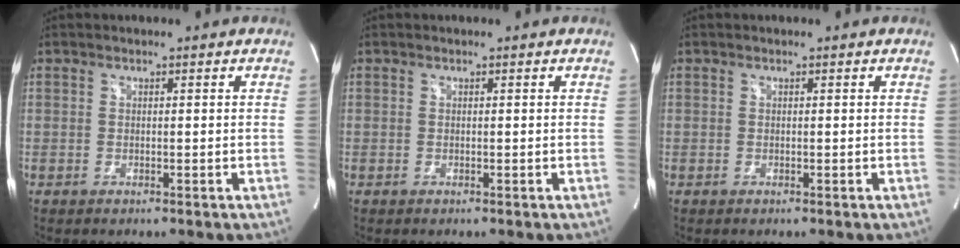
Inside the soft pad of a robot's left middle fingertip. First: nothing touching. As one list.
[{"total": 0.0}, {"total": 0.0}]